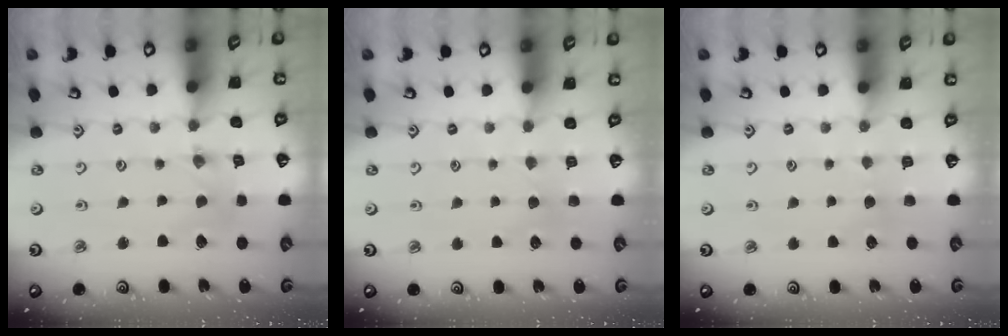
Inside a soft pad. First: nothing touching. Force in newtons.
{"total": 2.4, "press": 2.3, "slide": 0.4}
{"total": 2.3, "press": 2.2, "slide": 0.4}